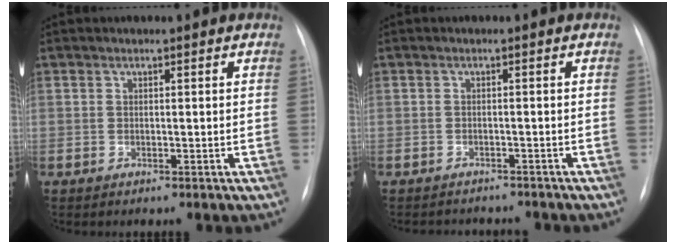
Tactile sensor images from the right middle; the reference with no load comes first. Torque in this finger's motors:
{"motor_torque": [-0.04, -0.06, 0.01, 0.00]}